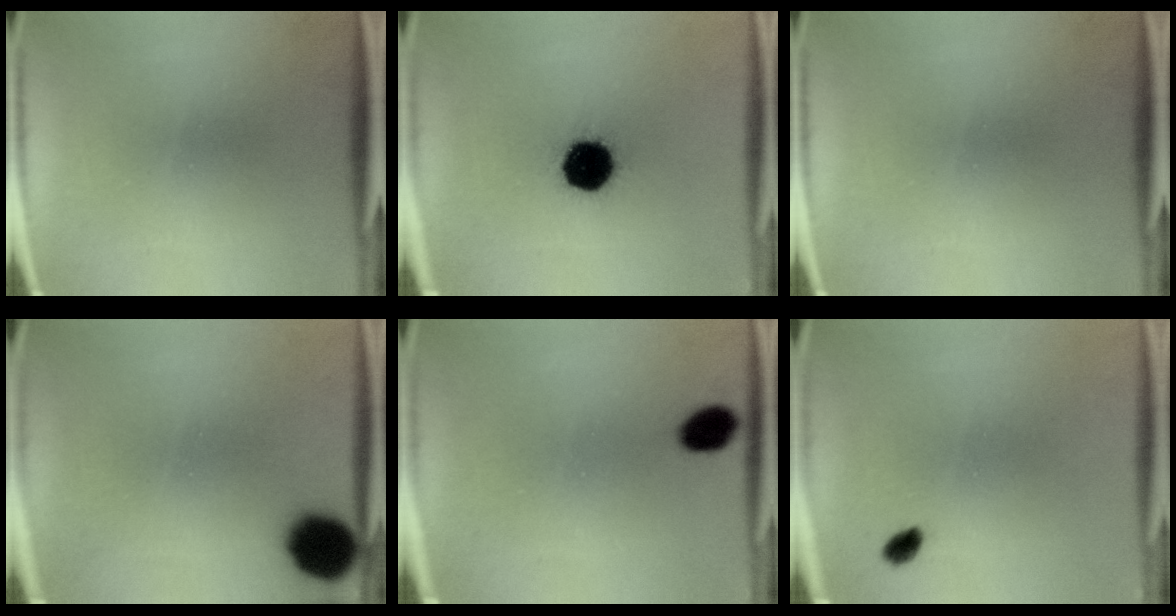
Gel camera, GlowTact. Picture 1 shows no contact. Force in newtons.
{"total": 15.1}
{"total": 0.0}
{"total": 8.7}
{"total": 5.1}
{"total": 1.9}